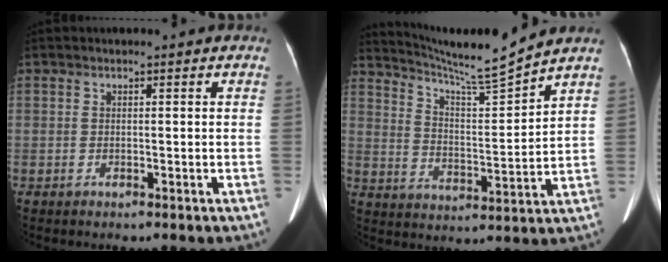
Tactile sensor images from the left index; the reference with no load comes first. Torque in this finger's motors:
{"motor_torque": [-0.13, -0.22, -0.17, 0.00]}